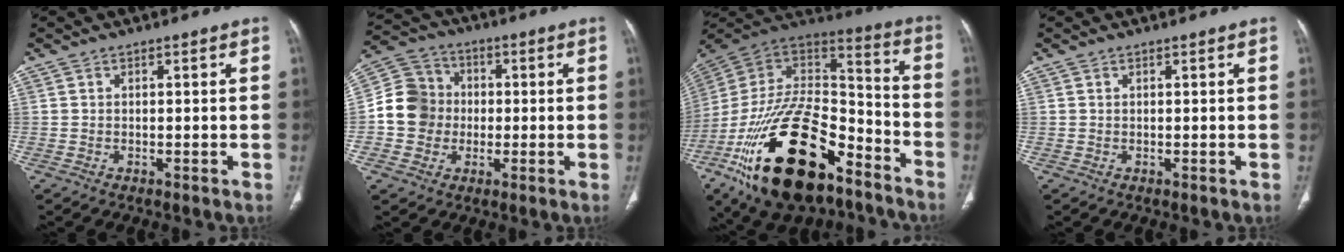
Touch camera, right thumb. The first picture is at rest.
{"total": 10.5, "force": [-0.8, 9.7, 3.8], "torque": [-0.047, 0.028, -0.023]}
{"total": 33.0, "force": [-16.9, 16.2, 23.4], "torque": [-0.433, 0.047, -0.281]}
{"total": 0.0}